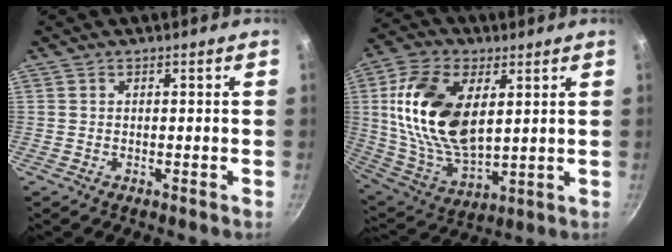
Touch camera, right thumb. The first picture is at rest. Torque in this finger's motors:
{"motor_torque": [2.18, 2.75, 1.94, 0.29, 0.75]}